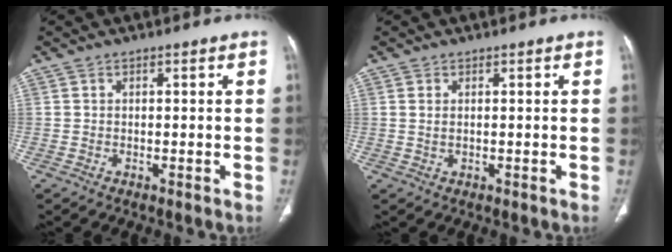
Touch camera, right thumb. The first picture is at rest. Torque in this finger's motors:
{"motor_torque": [-0.08, 0.21, -0.08, -0.11, 0.01]}